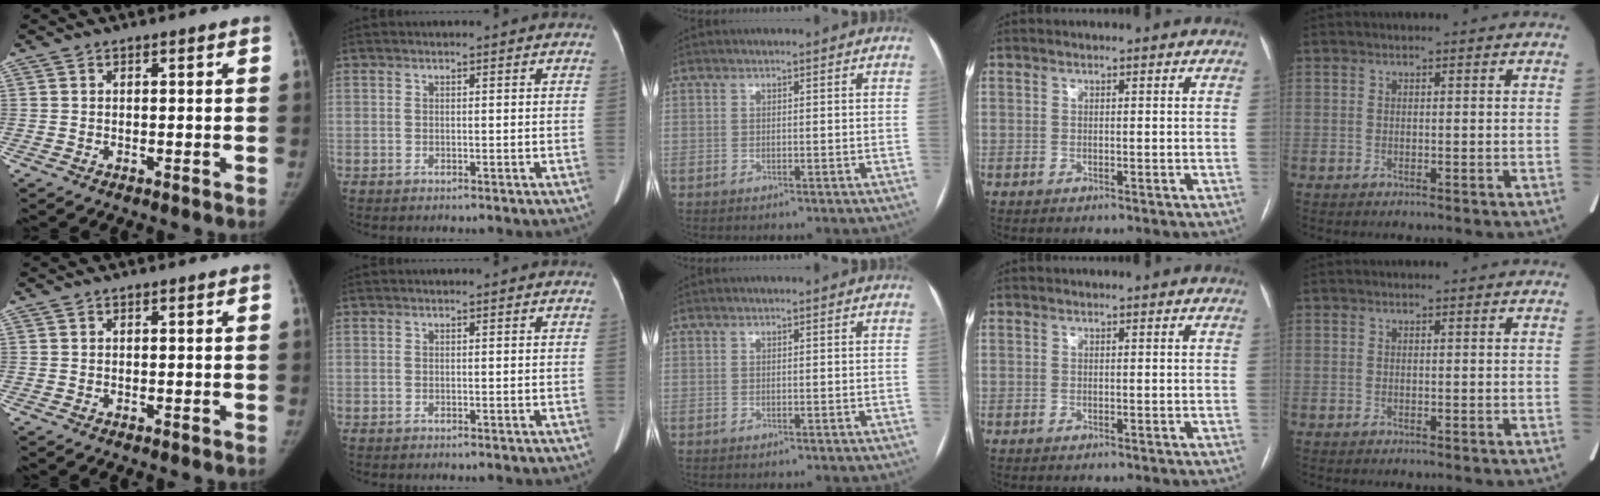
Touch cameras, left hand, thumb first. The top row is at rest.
{}